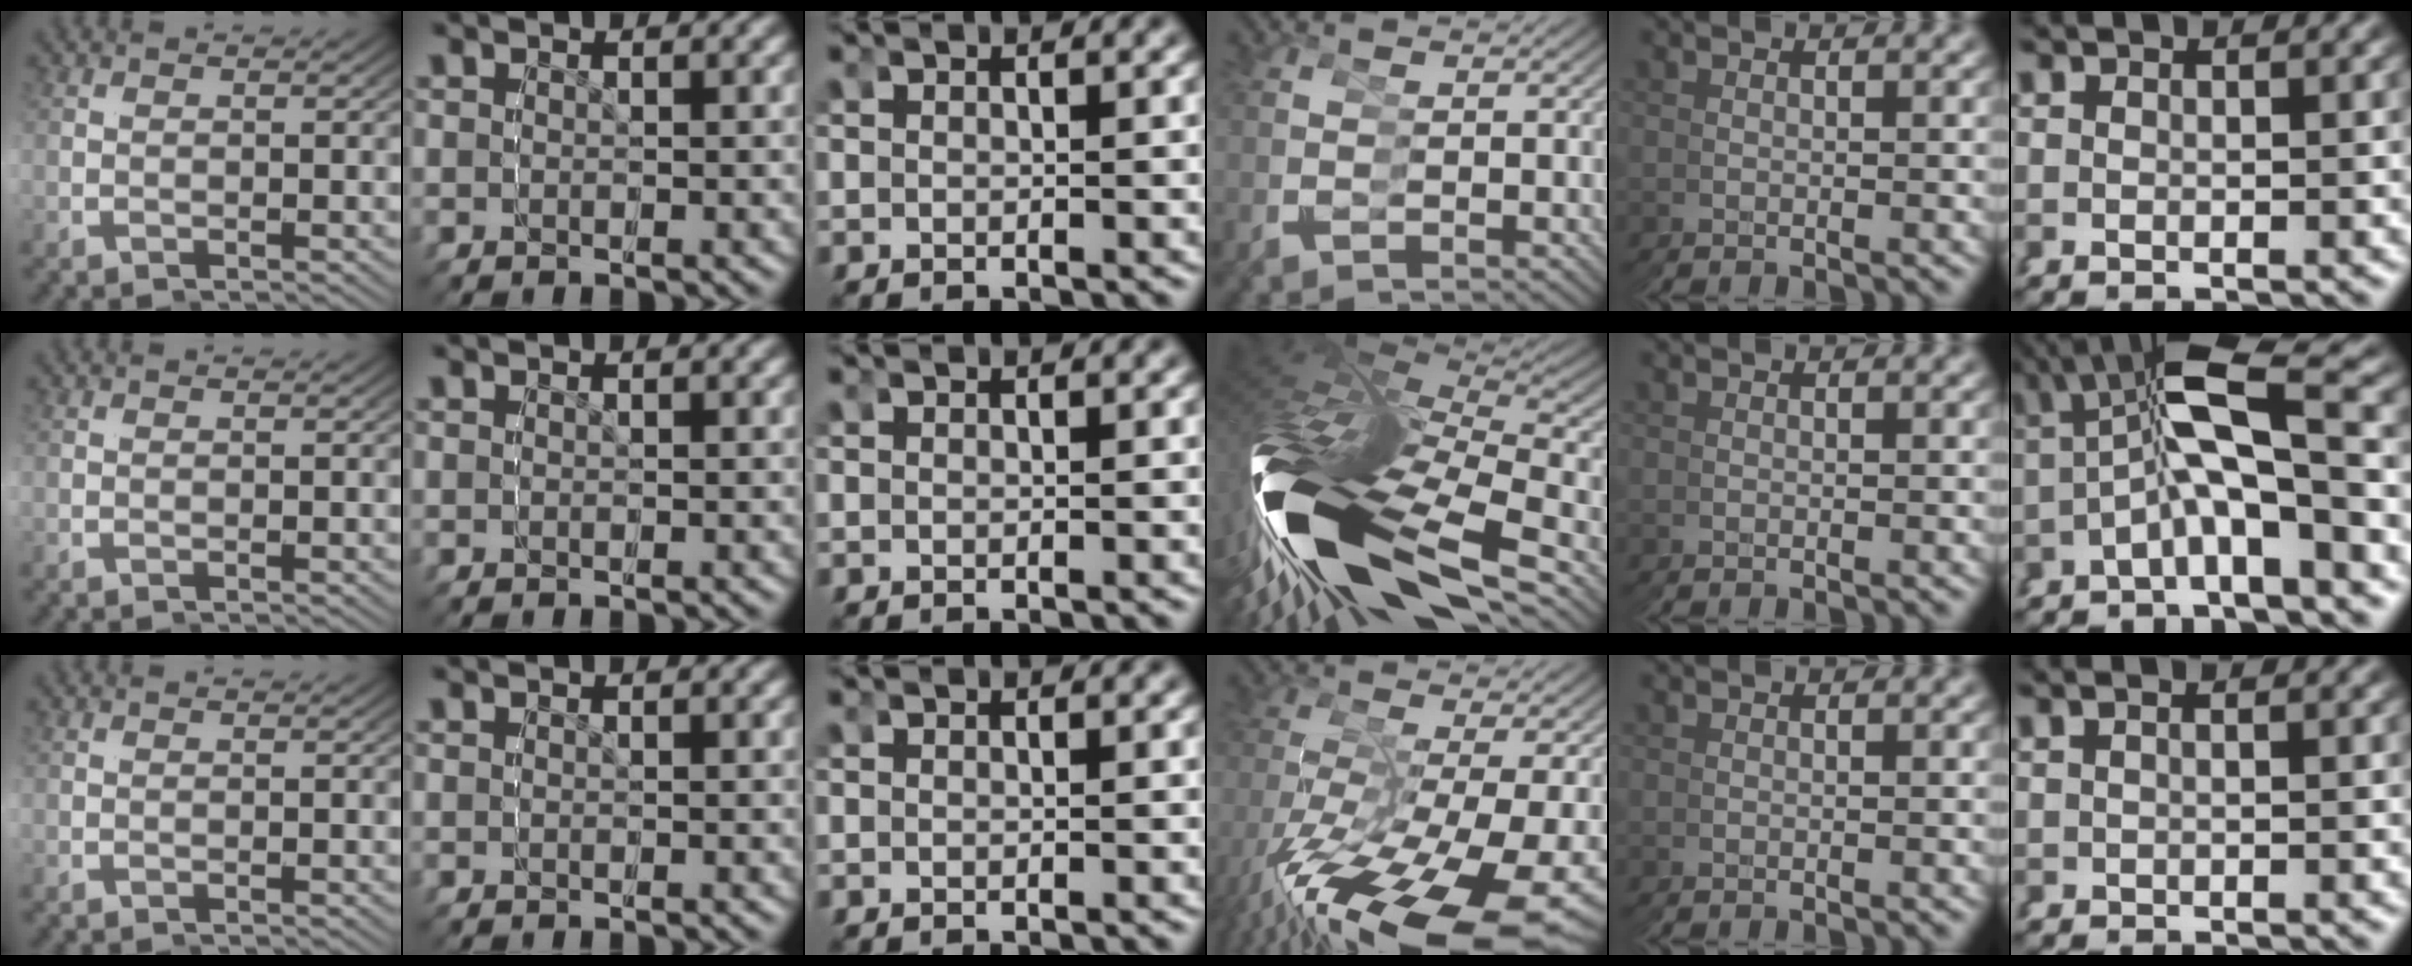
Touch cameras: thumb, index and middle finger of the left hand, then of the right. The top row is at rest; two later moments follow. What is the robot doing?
{"motion": "grasp_and_lifting", "object": "glasses"}